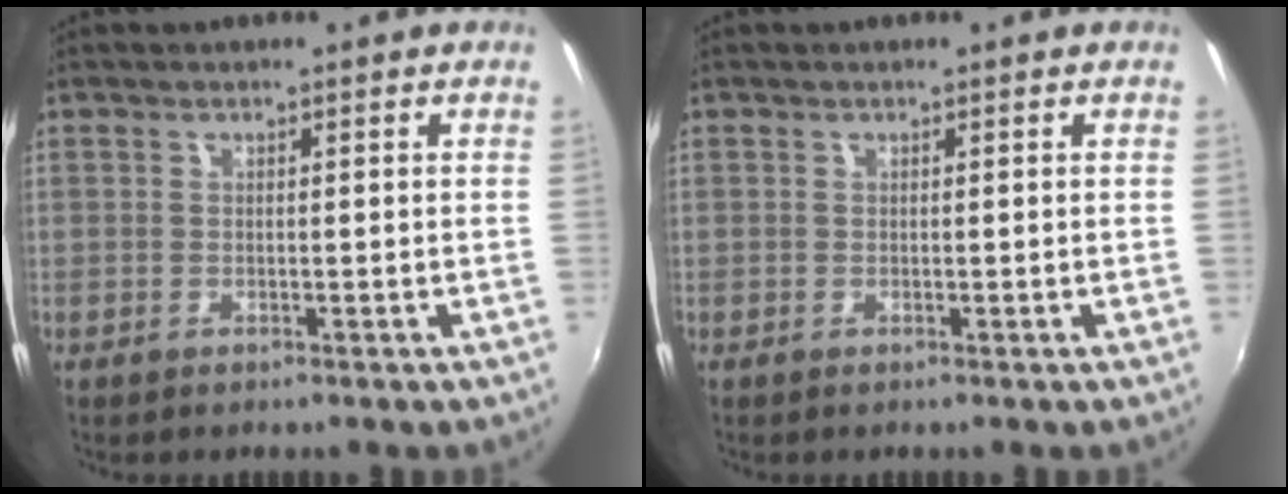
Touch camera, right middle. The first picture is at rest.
{"total": 0.0}